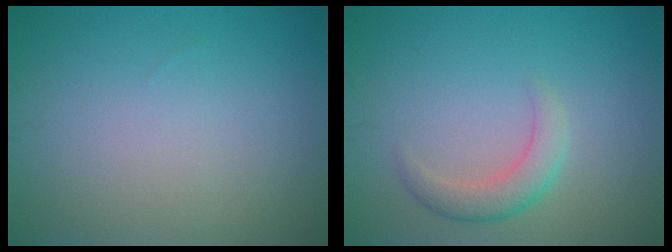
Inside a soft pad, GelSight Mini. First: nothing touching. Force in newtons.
{"total": 2.6, "press": 2.6, "slide": 0.0}